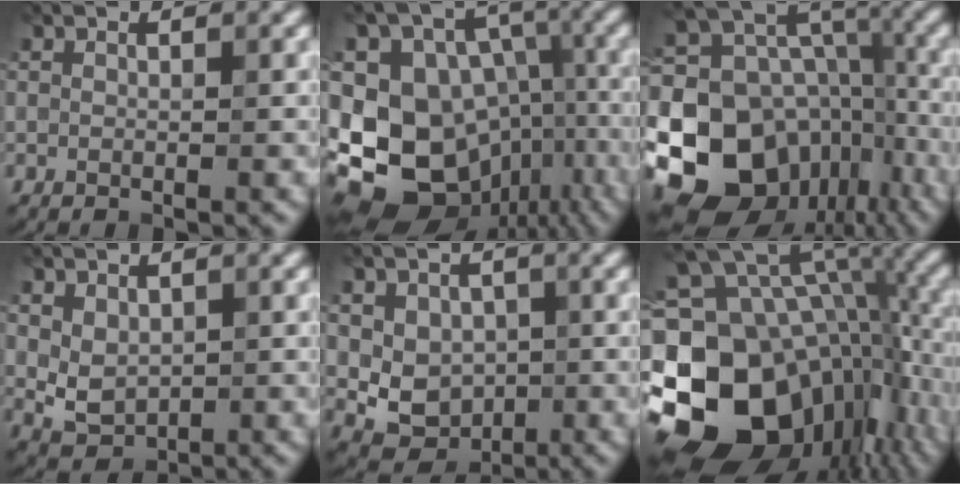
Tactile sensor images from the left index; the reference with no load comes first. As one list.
[{"total": 15.9, "force": [-4.5, 12.9, 8.1], "torque": [-0.157, 0.007, -0.045]}, {"total": 20.9, "force": [-7.7, 16.9, 9.6], "torque": [-0.183, -0.012, -0.120]}, {"total": 2.6, "force": [0.4, 1.9, 1.8], "torque": [-0.033, -0.006, 0.015]}, {"total": 4.3, "force": [0.2, 3.5, 2.4], "torque": [-0.035, -0.009, 0.005]}, {"total": 19.5, "force": [-4.5, 13.6, 13.3], "torque": [-0.246, 0.006, -0.061]}]